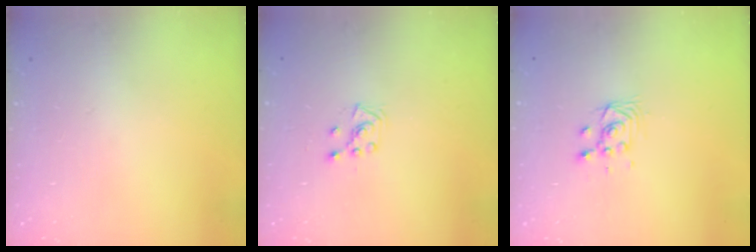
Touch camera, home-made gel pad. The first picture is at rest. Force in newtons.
{"total": 4.4, "press": 4.3, "slide": 0.6}
{"total": 4.7, "press": 4.6, "slide": 1.2}